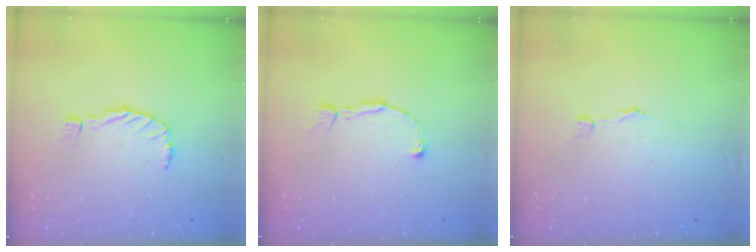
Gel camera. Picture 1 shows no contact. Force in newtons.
{"total": 2.5, "press": 2.5, "slide": 0.2}
{"total": 1.9, "press": 1.9, "slide": 0.1}